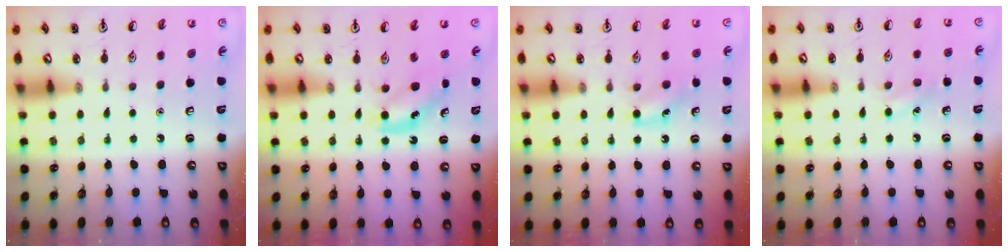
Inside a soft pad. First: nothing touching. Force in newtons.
{"total": 4.0, "press": 3.9, "slide": 0.9}
{"total": 4.1, "press": 3.9, "slide": 1.3}
{"total": 6.0, "press": 5.7, "slide": 1.7}